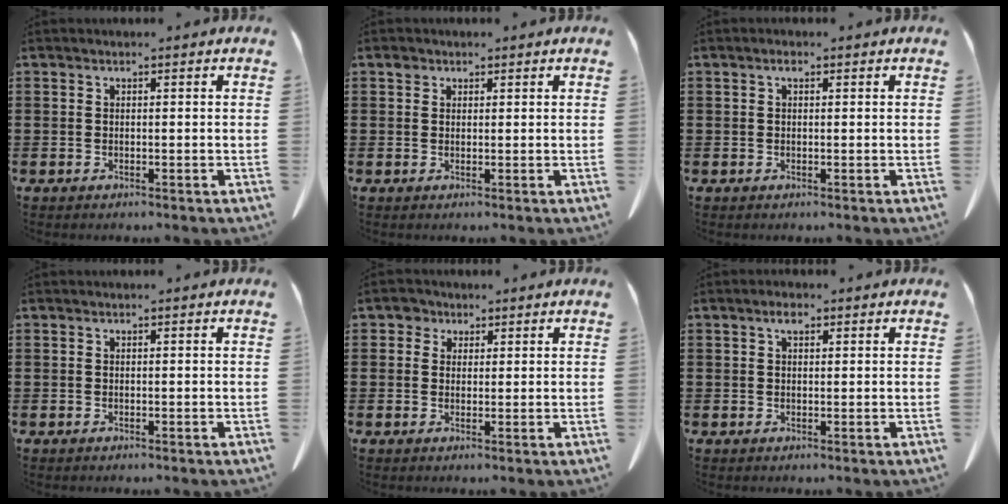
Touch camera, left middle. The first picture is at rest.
{"total": 1.3, "force": [0.8, 1.0, 0.3], "torque": [-0.009, 0.004, 0.016]}
{"total": 0.9, "force": [0.3, 0.4, 0.7], "torque": [-0.016, 0.004, 0.005]}
{"total": 0.0}
{"total": 2.2, "force": [1.4, 1.7, 0.4], "torque": [-0.007, 0.004, 0.023]}
{"total": 2.0, "force": [1.0, 1.0, 1.4], "torque": [-0.032, 0.006, 0.018]}